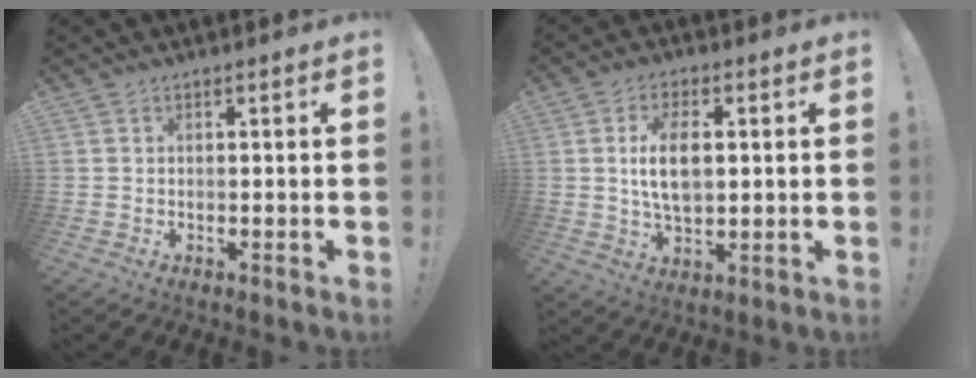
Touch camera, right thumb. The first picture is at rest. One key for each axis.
{"total": 10.2, "fx": 1.3, "fy": 5.6, "fz": 8.5, "tx": -0.148, "ty": -0.003, "tz": 0.020}